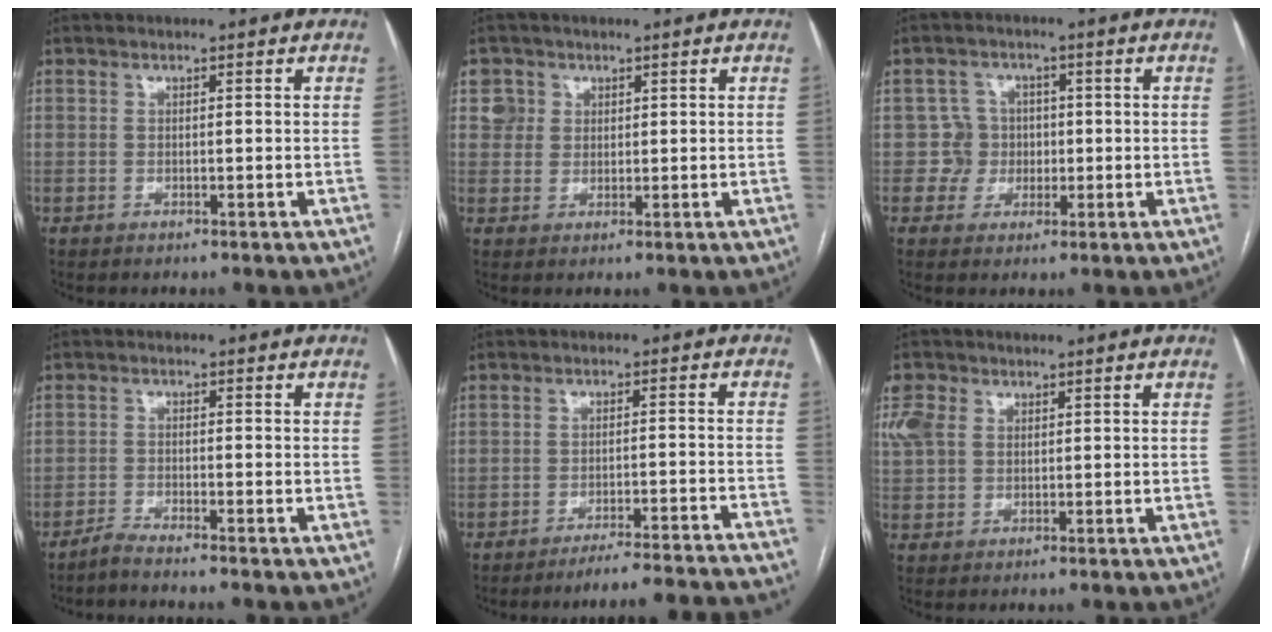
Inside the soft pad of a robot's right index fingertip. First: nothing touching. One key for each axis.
{"total": 3.5, "fx": 1.5, "fy": 3.2, "fz": -0.2, "tx": 0.012, "ty": 0.008, "tz": 0.027}
{"total": 4.2, "fx": 0.1, "fy": 4.2, "fz": -0.1, "tx": 0.012, "ty": 0.017, "tz": 0.005}
{"total": 2.6, "fx": -2.3, "fy": -0.9, "fz": 0.6, "tx": -0.019, "ty": -0.006, "tz": -0.049}
{"total": 17.2, "fx": -16.5, "fy": -1.3, "fz": 4.8, "tx": -0.025, "ty": -0.015, "tz": -0.206}
{"total": 4.6, "fx": 1.8, "fy": 3.6, "fz": 2.2, "tx": -0.070, "ty": 0.017, "tz": 0.041}